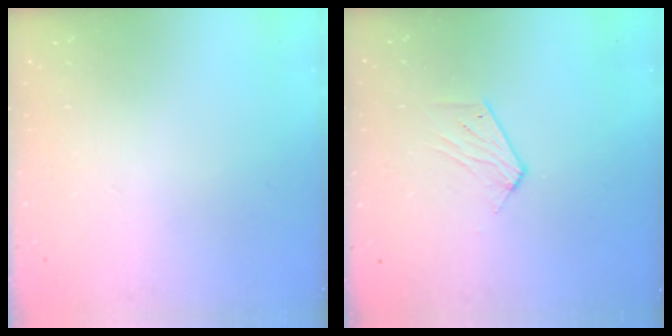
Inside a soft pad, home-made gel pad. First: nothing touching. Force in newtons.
{"total": 3.9, "press": 3.9, "slide": 0.2}